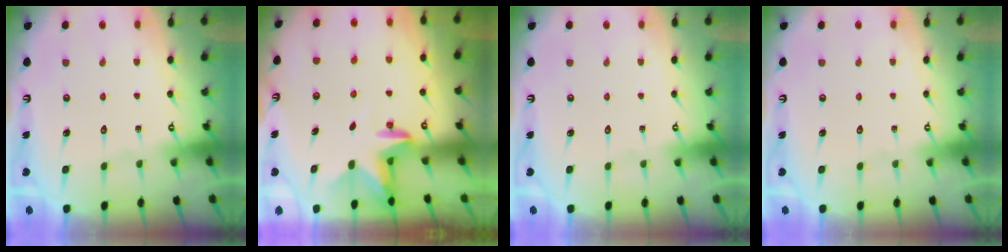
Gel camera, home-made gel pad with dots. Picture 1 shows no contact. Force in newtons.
{"total": 3.1, "press": 3.0, "slide": 0.7}
{"total": 0.0}
{"total": 0.0}